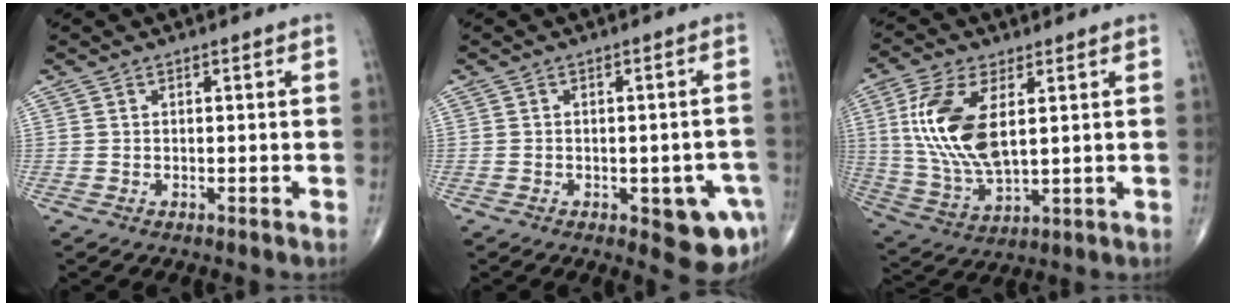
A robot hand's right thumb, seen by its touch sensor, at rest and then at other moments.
{"total": 6.5, "force": [-2.6, 2.7, 5.2], "torque": [-0.044, 0.006, -0.026]}
{"total": 15.3, "force": [3.3, 7.3, 13.1], "torque": [-0.276, -0.012, 0.074]}